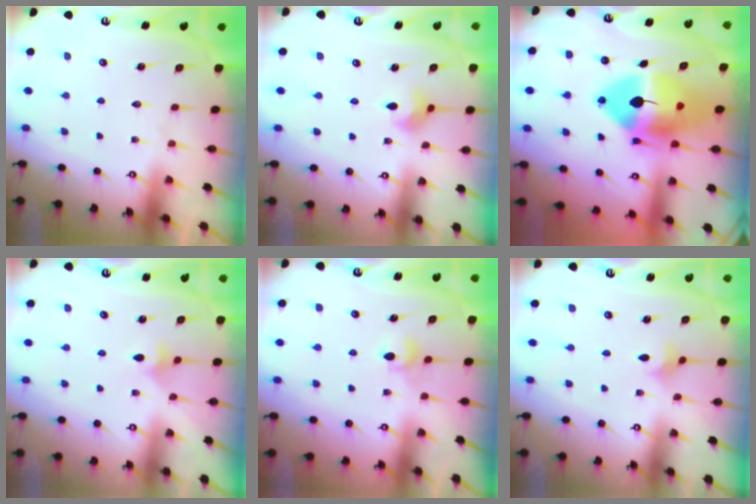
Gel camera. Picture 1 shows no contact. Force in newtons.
{"total": 5.2, "press": 5.2, "slide": 0.6}
{"total": 19.4, "press": 19.2, "slide": 2.9}
{"total": 4.6, "press": 4.5, "slide": 1.0}
{"total": 5.1, "press": 5.1, "slide": 0.5}
{"total": 2.5, "press": 2.5, "slide": 0.4}